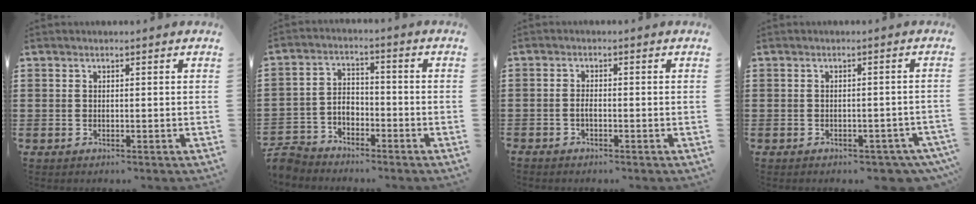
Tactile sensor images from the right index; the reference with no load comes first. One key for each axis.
{"total": 4.4, "fx": -4.0, "fy": 1.8, "fz": 0.6, "tx": -0.029, "ty": -0.002, "tz": -0.088}
{"total": 1.1, "fx": -0.7, "fy": 0.4, "fz": 0.8, "tx": -0.017, "ty": -0.002, "tz": -0.013}
{"total": 1.9, "fx": -1.8, "fy": 0.4, "fz": 0.3, "tx": -0.012, "ty": 0.000, "tz": -0.038}